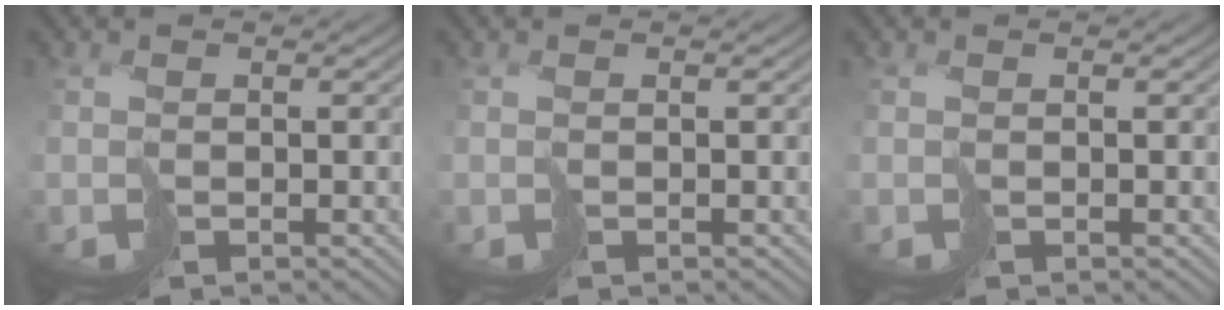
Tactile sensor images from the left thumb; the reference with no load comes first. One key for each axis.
{"total": 0.0}
{"total": 0.0}